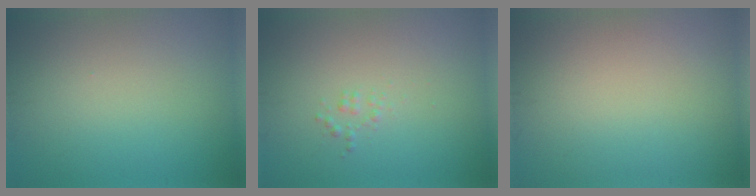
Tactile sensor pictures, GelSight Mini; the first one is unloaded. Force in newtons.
{"total": 0.7, "press": 0.7, "slide": 0.0}
{"total": 0.0}